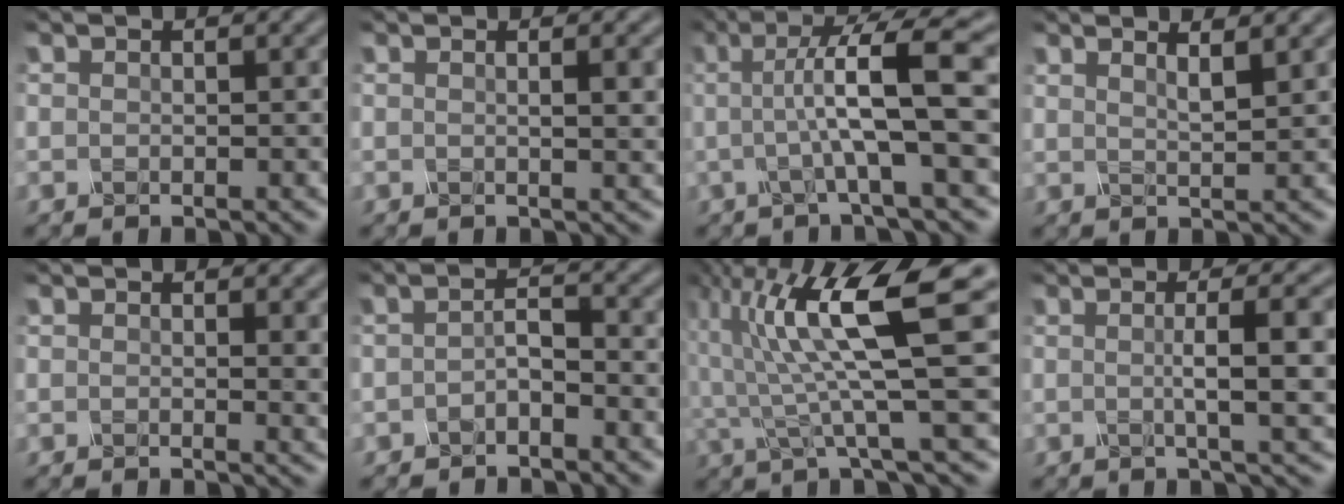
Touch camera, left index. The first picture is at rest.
{"total": 2.8, "force": [0.4, 0.8, 2.6], "torque": [-0.026, 0.012, 0.001]}
{"total": 8.6, "force": [0.6, 1.1, 8.5], "torque": [-0.115, 0.012, 0.014]}
{"total": 2.1, "force": [1.5, 0.3, 1.4], "torque": [-0.012, 0.011, 0.015]}
{"total": 2.3, "force": [0.7, 0.8, 2.1], "torque": [-0.013, 0.005, 0.012]}
{"total": 1.3, "force": [-1.1, -0.1, 0.7], "torque": [-0.024, 0.002, -0.014]}
{"total": 10.1, "force": [1.9, 1.6, 9.8], "torque": [-0.177, 0.011, 0.043]}
{"total": 5.6, "force": [0.1, 0.9, 5.5], "torque": [-0.081, 0.011, 0.008]}